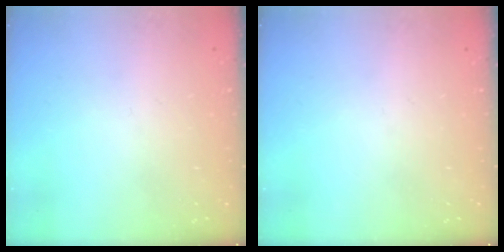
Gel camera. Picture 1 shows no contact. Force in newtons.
{"total": 0.0}